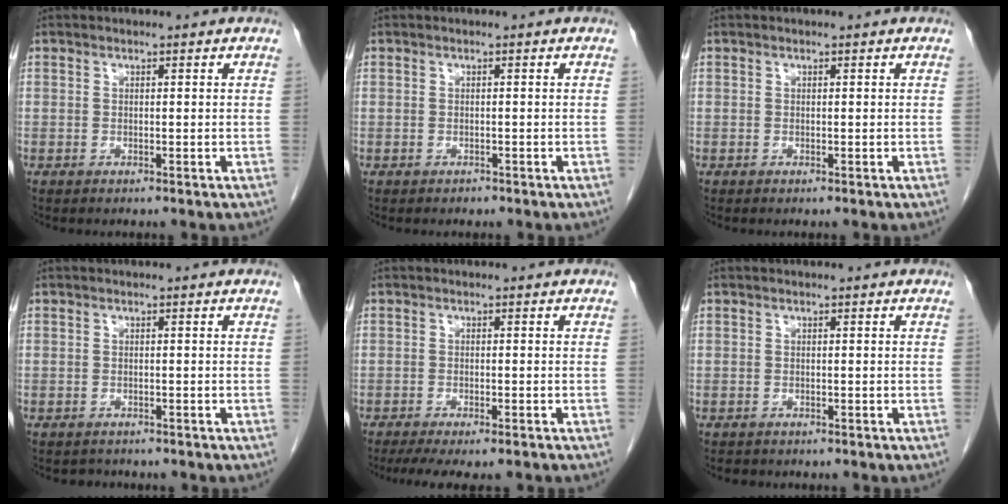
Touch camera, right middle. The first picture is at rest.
{"total": 0.5, "force": [-0.4, 0.3, 0.0], "torque": [-0.005, 0.000, -0.008]}
{"total": 0.0}
{"total": 1.7, "force": [-1.5, 0.8, 0.0], "torque": [-0.004, -0.001, -0.023]}
{"total": 8.2, "force": [-6.7, 1.8, 4.5], "torque": [-0.060, -0.009, -0.099]}
{"total": 1.3, "force": [-1.1, 0.7, 0.2], "torque": [-0.009, 0.000, -0.014]}